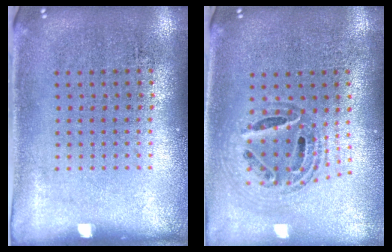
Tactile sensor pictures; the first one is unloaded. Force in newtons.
{"total": 0.9, "press": 0.9, "slide": 0.2}